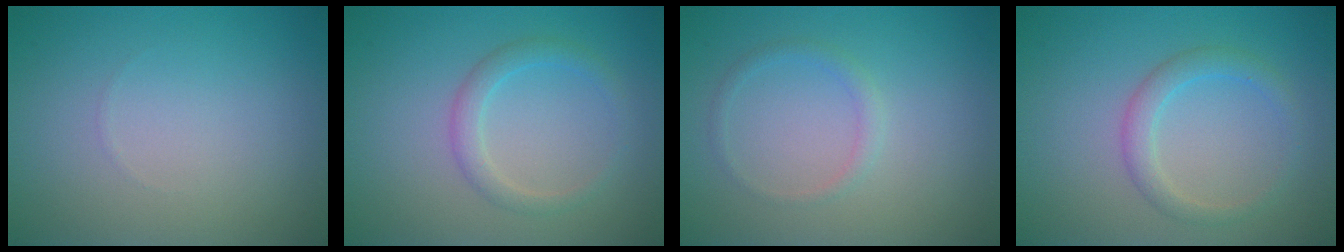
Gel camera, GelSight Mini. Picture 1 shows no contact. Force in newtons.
{"total": 2.0, "press": 2.0, "slide": 0.1}
{"total": 1.2, "press": 1.2, "slide": 0.0}
{"total": 2.2, "press": 2.2, "slide": 0.1}